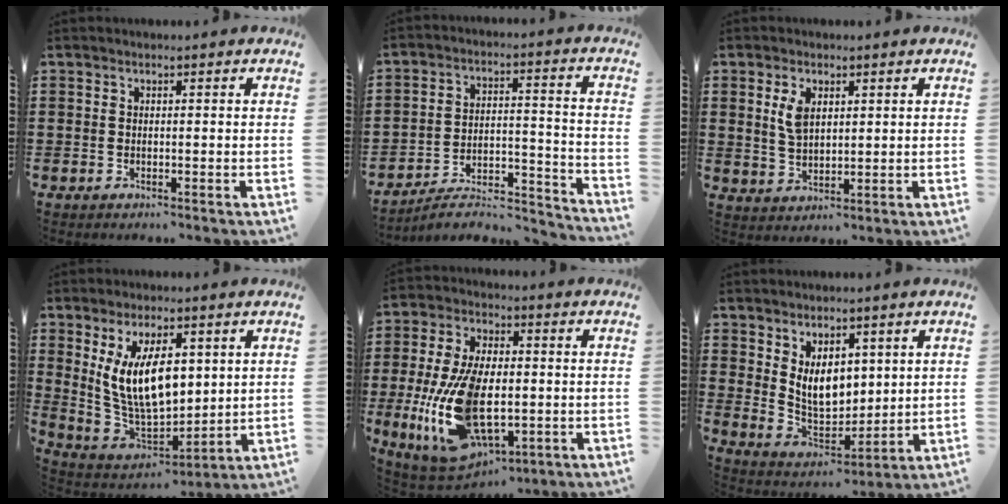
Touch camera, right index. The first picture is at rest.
{"total": 5.1, "force": [-4.6, 1.1, 1.7], "torque": [-0.035, -0.005, -0.094]}
{"total": 4.4, "force": [1.6, 2.4, 3.2], "torque": [-0.073, 0.009, 0.028]}
{"total": 11.1, "force": [2.9, 5.2, 9.3], "torque": [-0.197, -0.001, 0.051]}
{"total": 16.4, "force": [-2.6, 8.6, 13.7], "torque": [-0.303, -0.012, -0.044]}
{"total": 7.0, "force": [2.7, 4.8, 4.4], "torque": [-0.084, -0.004, 0.052]}